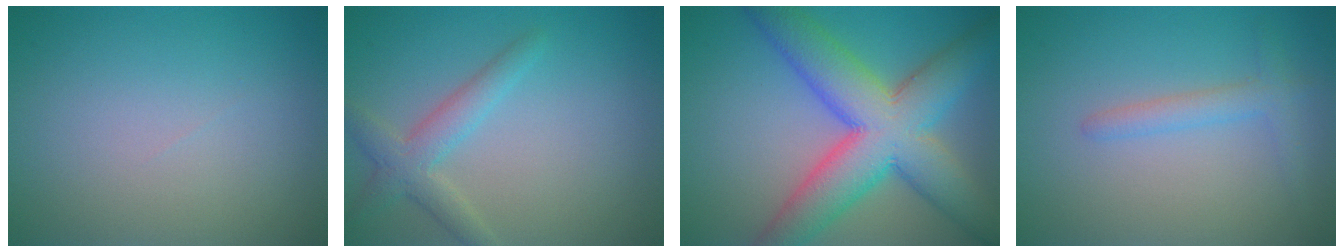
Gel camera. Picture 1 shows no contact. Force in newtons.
{"total": 3.0, "press": 3.0, "slide": 0.1}
{"total": 10.7, "press": 10.7, "slide": 0.3}
{"total": 2.0, "press": 1.9, "slide": 0.2}